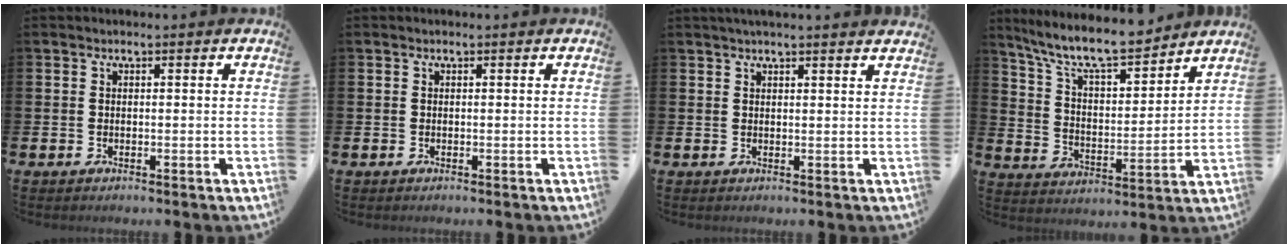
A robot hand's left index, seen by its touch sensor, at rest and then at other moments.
{"total": 0.0}
{"total": 1.8, "force": [1.8, -0.2, 0.4], "torque": [-0.007, -0.005, 0.032]}
{"total": 10.1, "force": [9.1, 1.9, 4.0], "torque": [-0.109, -0.055, 0.160]}